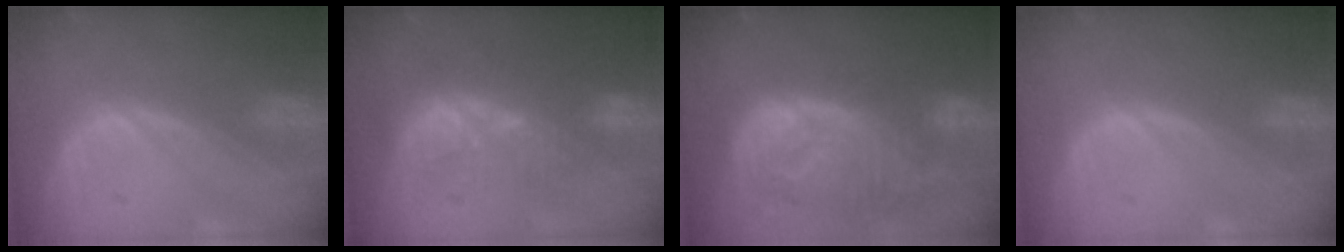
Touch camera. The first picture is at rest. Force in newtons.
{"total": 9.3, "press": 8.5, "slide": 3.6}
{"total": 12.6, "press": 10.9, "slide": 6.3}
{"total": 0.0}